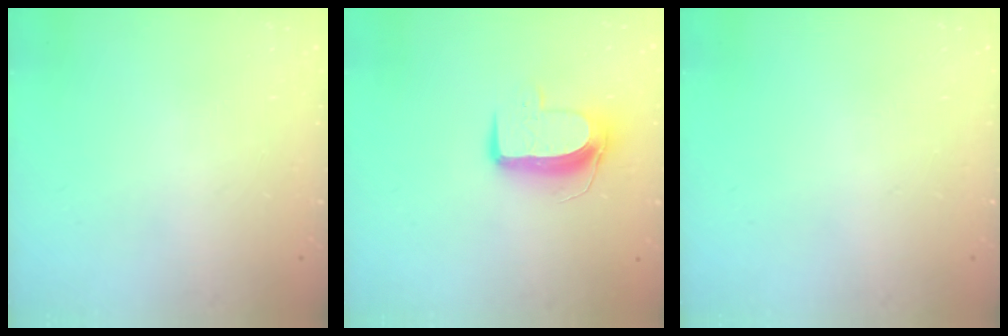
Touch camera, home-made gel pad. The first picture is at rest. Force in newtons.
{"total": 9.7, "press": 9.7, "slide": 0.6}
{"total": 0.0}